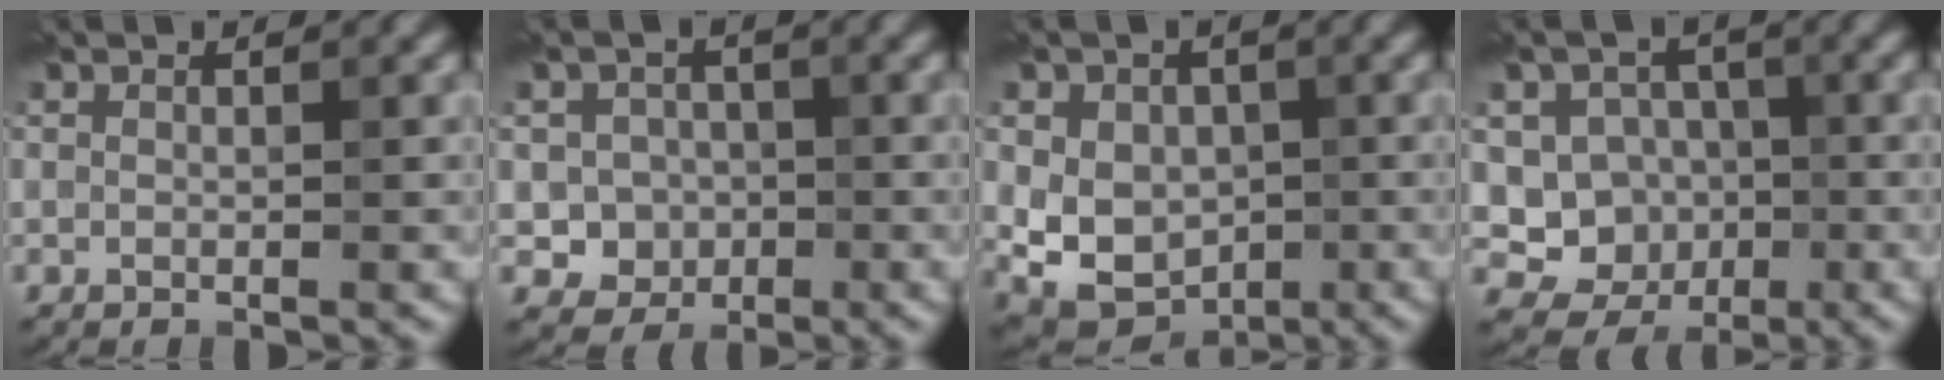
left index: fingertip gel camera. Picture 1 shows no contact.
{"total": 3.3, "force": [-0.6, 3.1, 1.0], "torque": [0.000, 0.000, -0.021]}
{"total": 6.3, "force": [-0.2, 5.1, 3.8], "torque": [-0.060, -0.008, -0.001]}
{"total": 5.8, "force": [-0.9, 5.4, 2.0], "torque": [-0.004, -0.005, -0.033]}